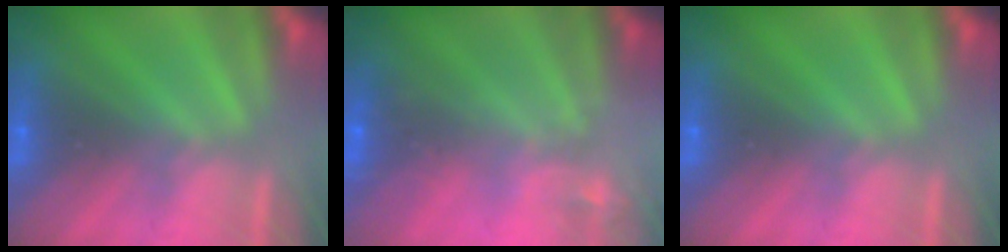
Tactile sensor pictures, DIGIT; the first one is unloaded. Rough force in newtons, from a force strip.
{"total": 2.1}
{"total": 0.0}